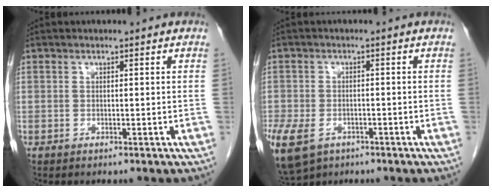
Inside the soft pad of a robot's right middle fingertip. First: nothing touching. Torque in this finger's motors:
{"motor_torque": [1.26, -0.81, 1.04, 0.21]}